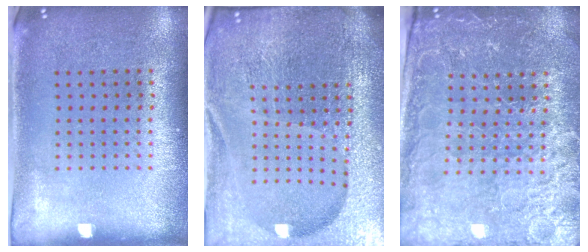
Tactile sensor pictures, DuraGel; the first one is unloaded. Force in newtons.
{"total": 6.8, "press": 5.9, "slide": 3.4}
{"total": 4.0, "press": 3.9, "slide": 0.9}